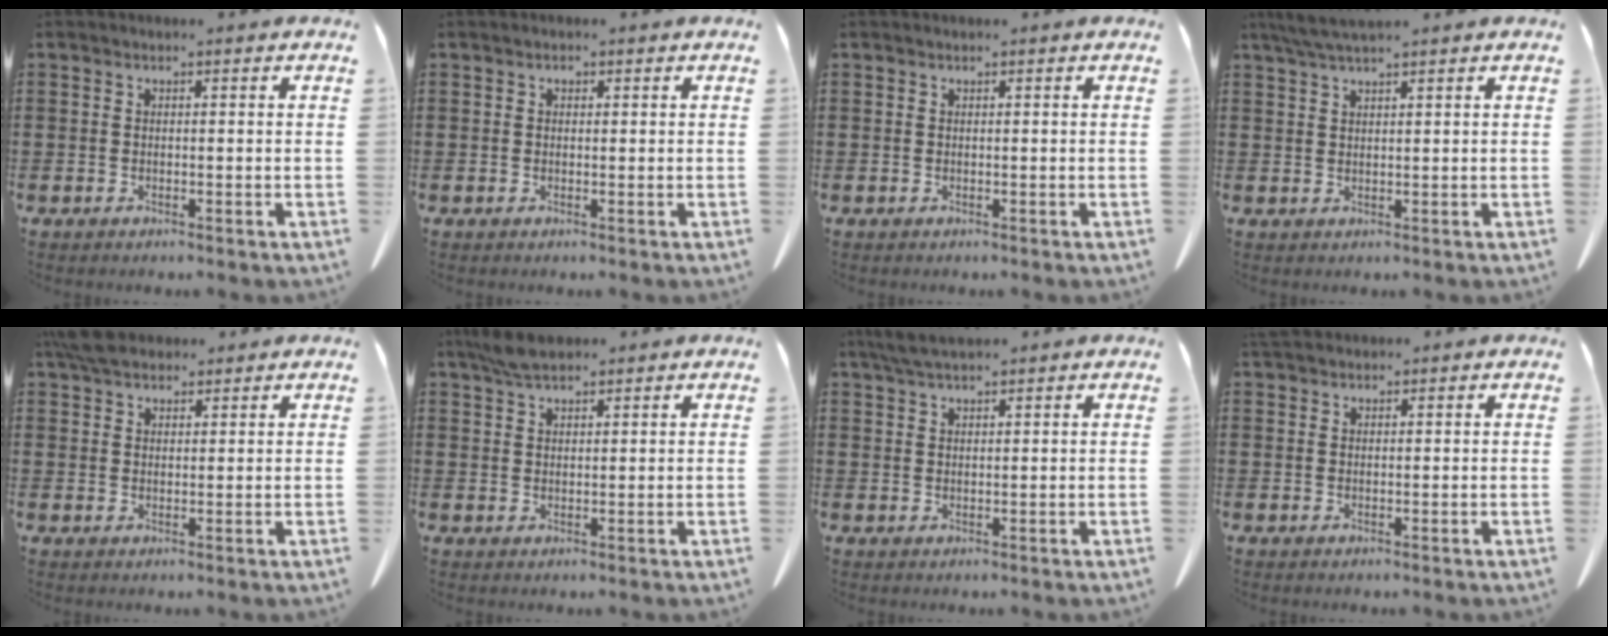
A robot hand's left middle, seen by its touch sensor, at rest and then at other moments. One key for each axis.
{"total": 0.6, "fx": 0.2, "fy": 0.4, "fz": 0.4, "tx": -0.010, "ty": 0.004, "tz": 0.004}
{"total": 0.0}
{"total": 3.0, "fx": 2.5, "fy": 0.0, "fz": 1.8, "tx": -0.039, "ty": -0.001, "tz": 0.047}
{"total": 4.7, "fx": 3.9, "fy": 1.7, "fz": 2.0, "tx": -0.049, "ty": 0.002, "tz": 0.076}
{"total": 3.9, "fx": 3.1, "fy": 1.2, "fz": 2.0, "tx": -0.048, "ty": 0.003, "tz": 0.058}
{"total": 3.3, "fx": 2.7, "fy": 0.5, "fz": 1.7, "tx": -0.041, "ty": -0.001, "tz": 0.051}
{"total": 1.7, "fx": 1.6, "fy": 0.5, "fz": 0.5, "tx": -0.014, "ty": 0.003, "tz": 0.031}